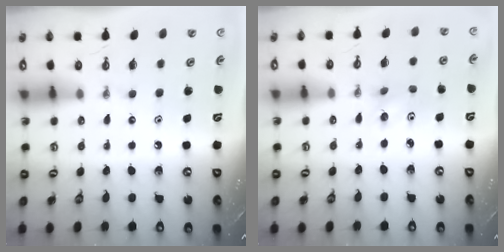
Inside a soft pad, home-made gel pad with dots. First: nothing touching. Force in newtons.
{"total": 6.2, "press": 5.5, "slide": 2.9}